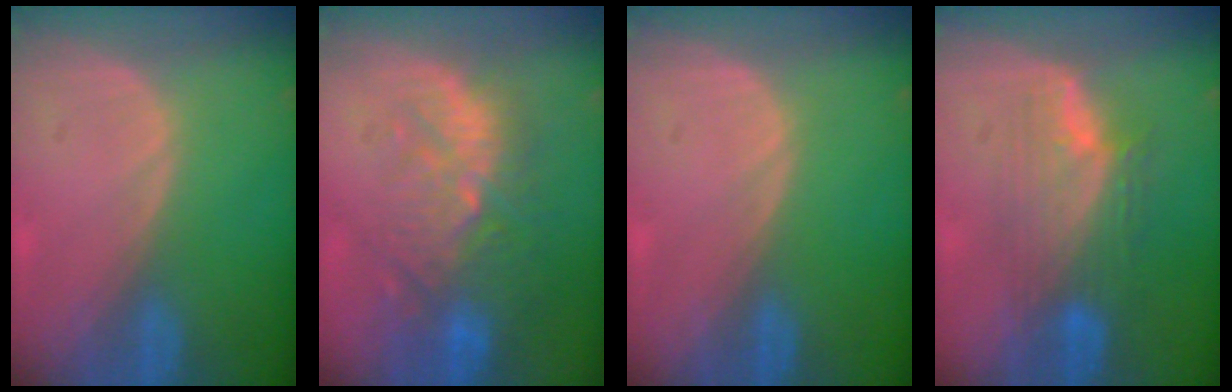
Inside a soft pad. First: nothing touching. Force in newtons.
{"total": 11.1, "press": 9.7, "slide": 5.4}
{"total": 0.0}
{"total": 7.6, "press": 7.3, "slide": 2.0}